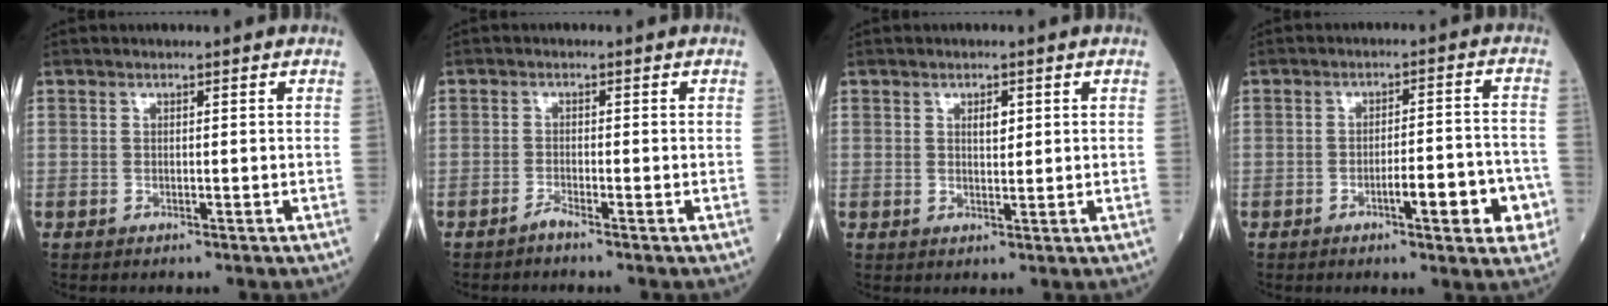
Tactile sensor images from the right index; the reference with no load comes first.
{"total": 1.3, "force": [-1.1, -0.3, 0.4], "torque": [-0.010, -0.001, -0.023]}
{"total": 1.9, "force": [0.7, 0.7, 1.6], "torque": [-0.024, -0.002, 0.013]}
{"total": 8.1, "force": [-3.3, 1.6, 7.2], "torque": [-0.087, 0.012, -0.040]}